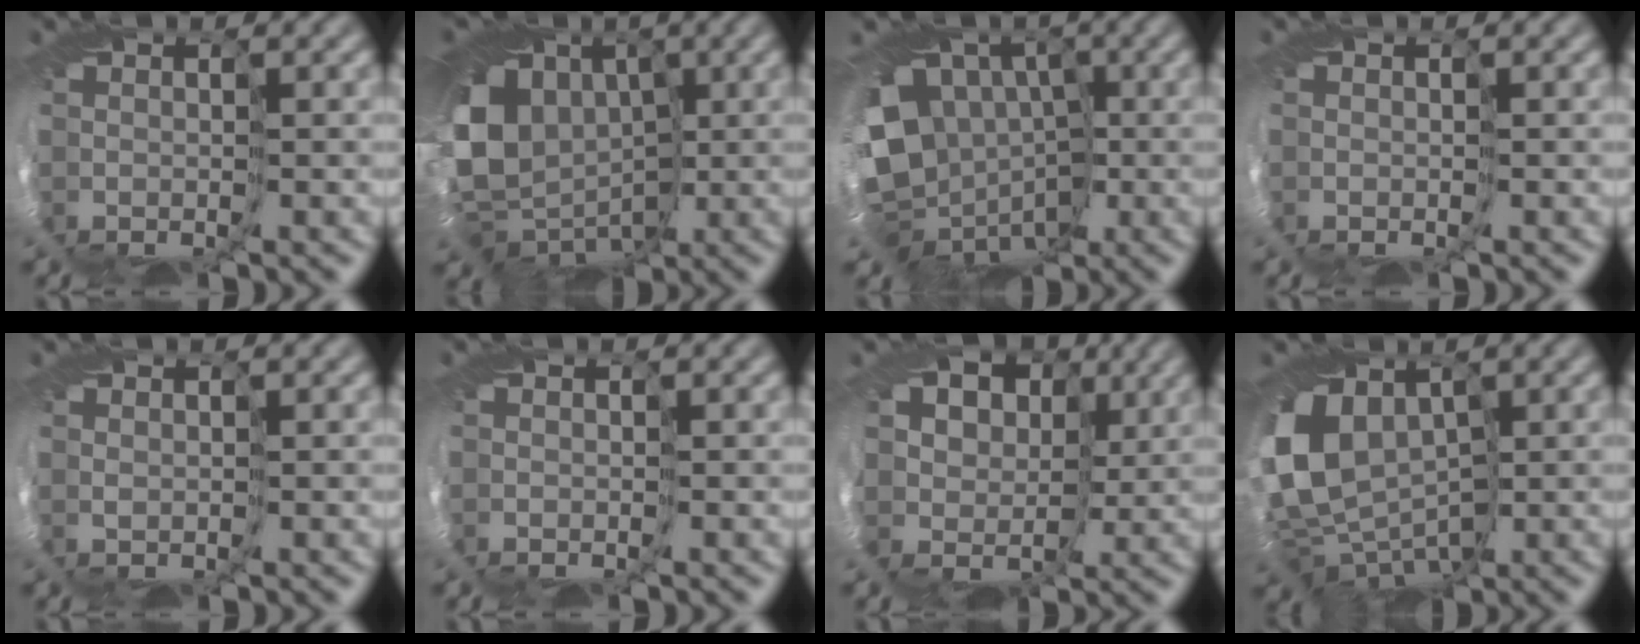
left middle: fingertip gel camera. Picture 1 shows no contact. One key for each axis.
{"total": 14.1, "fx": 0.4, "fy": 11.6, "fz": 8.0, "tx": -0.162, "ty": -0.010, "tz": 0.011}
{"total": 11.8, "fx": -1.4, "fy": 10.1, "fz": 6.0, "tx": -0.123, "ty": -0.016, "tz": -0.016}
{"total": 1.2, "fx": -0.2, "fy": 1.2, "fz": 0.2, "tx": 0.000, "ty": -0.007, "tz": 0.002}
{"total": 0.6, "fx": 0.1, "fy": 0.6, "fz": 0.0, "tx": 0.001, "ty": 0.000, "tz": 0.007}
{"total": 2.3, "fx": -0.3, "fy": 2.2, "fz": 0.7, "tx": -0.006, "ty": -0.012, "tz": 0.008}
{"total": 13.6, "fx": 6.6, "fy": 10.2, "fz": 6.0, "tx": -0.121, "ty": 0.042, "tz": 0.117}
{"total": 10.6, "fx": 0.6, "fy": 8.4, "fz": 6.5, "tx": -0.161, "ty": -0.018, "tz": 0.023}